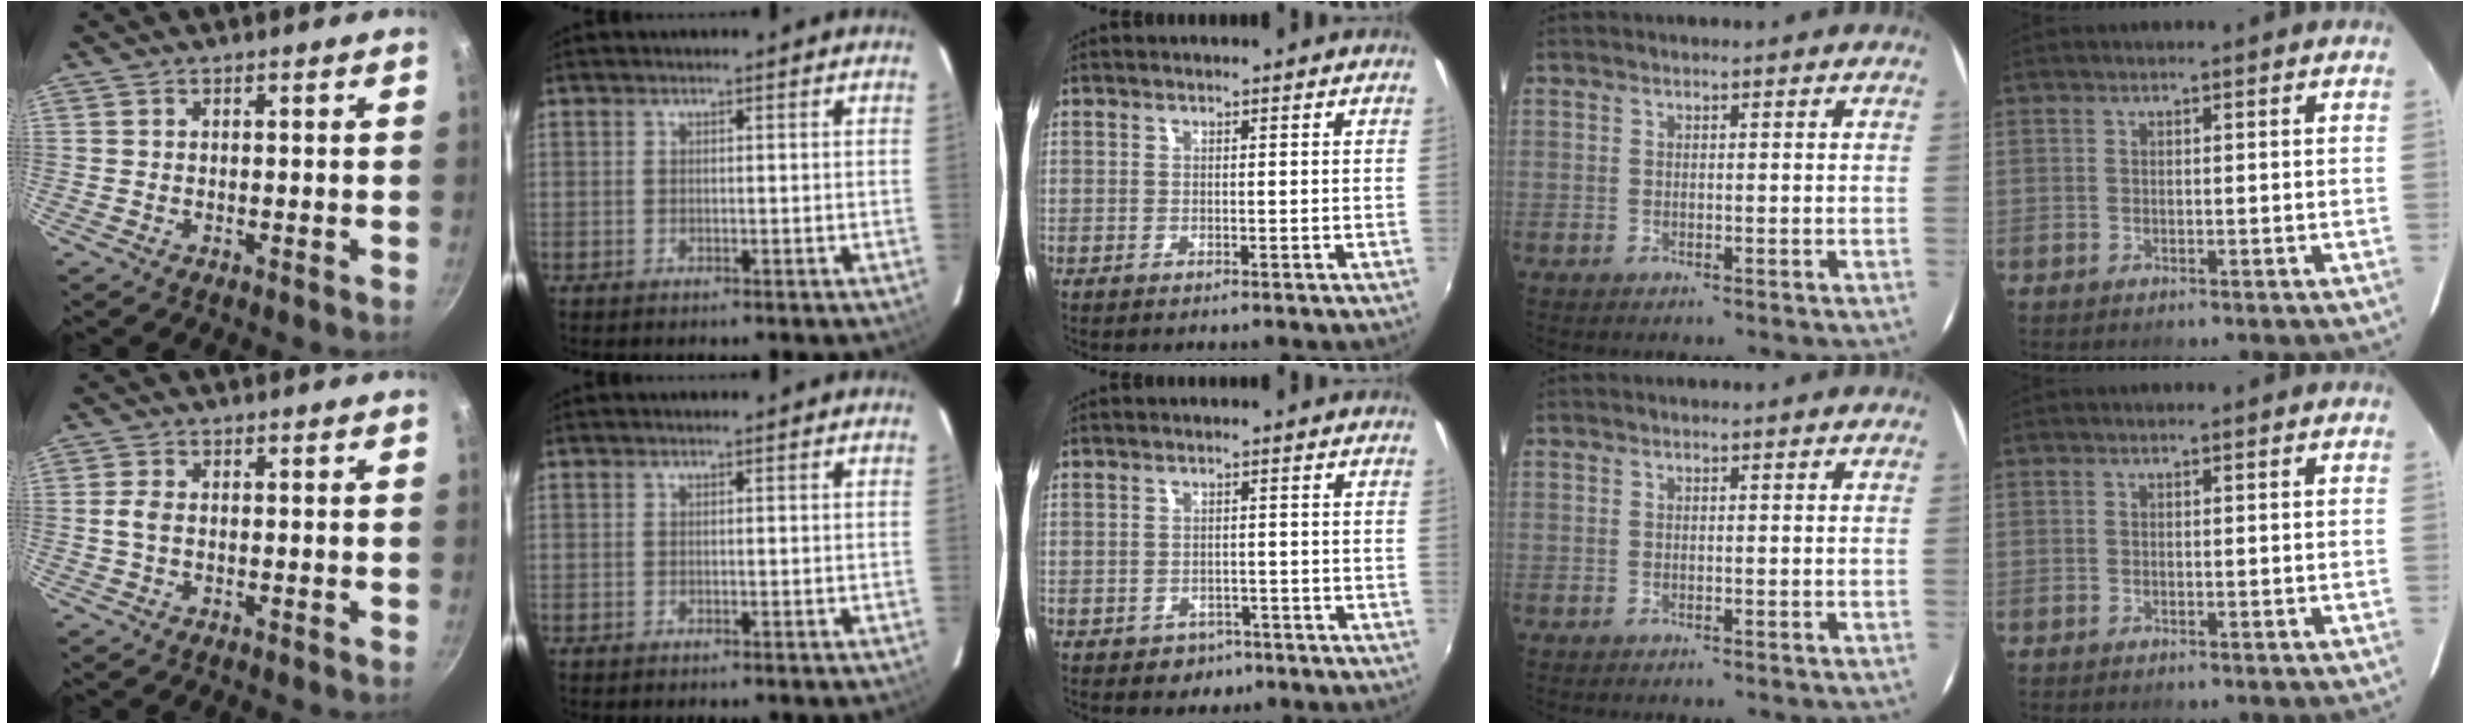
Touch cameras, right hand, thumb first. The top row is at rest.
{"thumb": {"total": 2.4, "force": [-0.2, 1.4, 1.9], "torque": [-0.041, 0.008, -0.006]}, "middle": {"total": 4.2, "force": [-2.3, 3.3, 1.0], "torque": [-0.031, -0.003, -0.028]}}